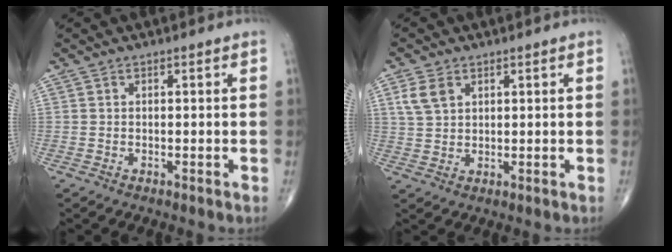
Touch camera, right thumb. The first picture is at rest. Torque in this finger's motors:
{"motor_torque": [-0.33, 0.42, 0.26, 0.15, 0.02]}